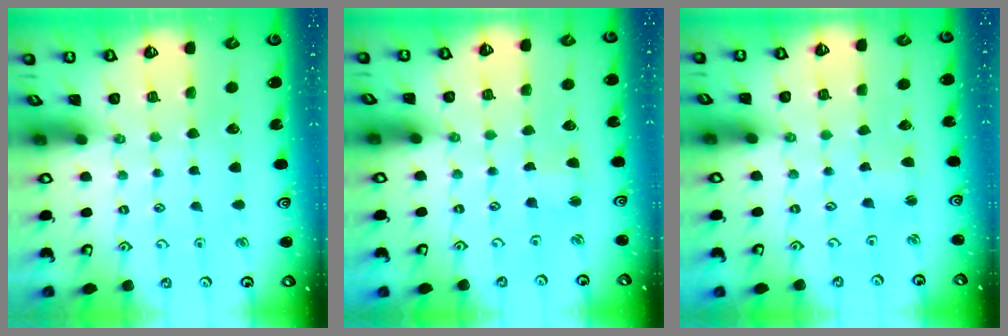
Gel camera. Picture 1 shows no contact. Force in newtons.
{"total": 1.6, "press": 1.5, "slide": 0.4}
{"total": 1.5, "press": 1.5, "slide": 0.1}